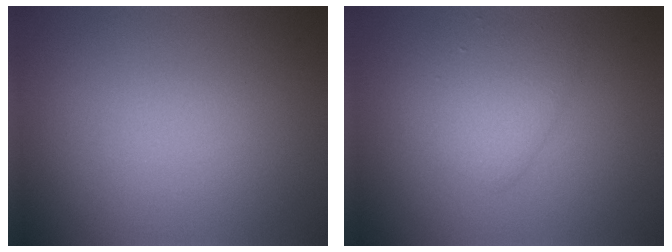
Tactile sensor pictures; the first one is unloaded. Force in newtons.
{"total": 2.9, "press": 2.9, "slide": 0.0}